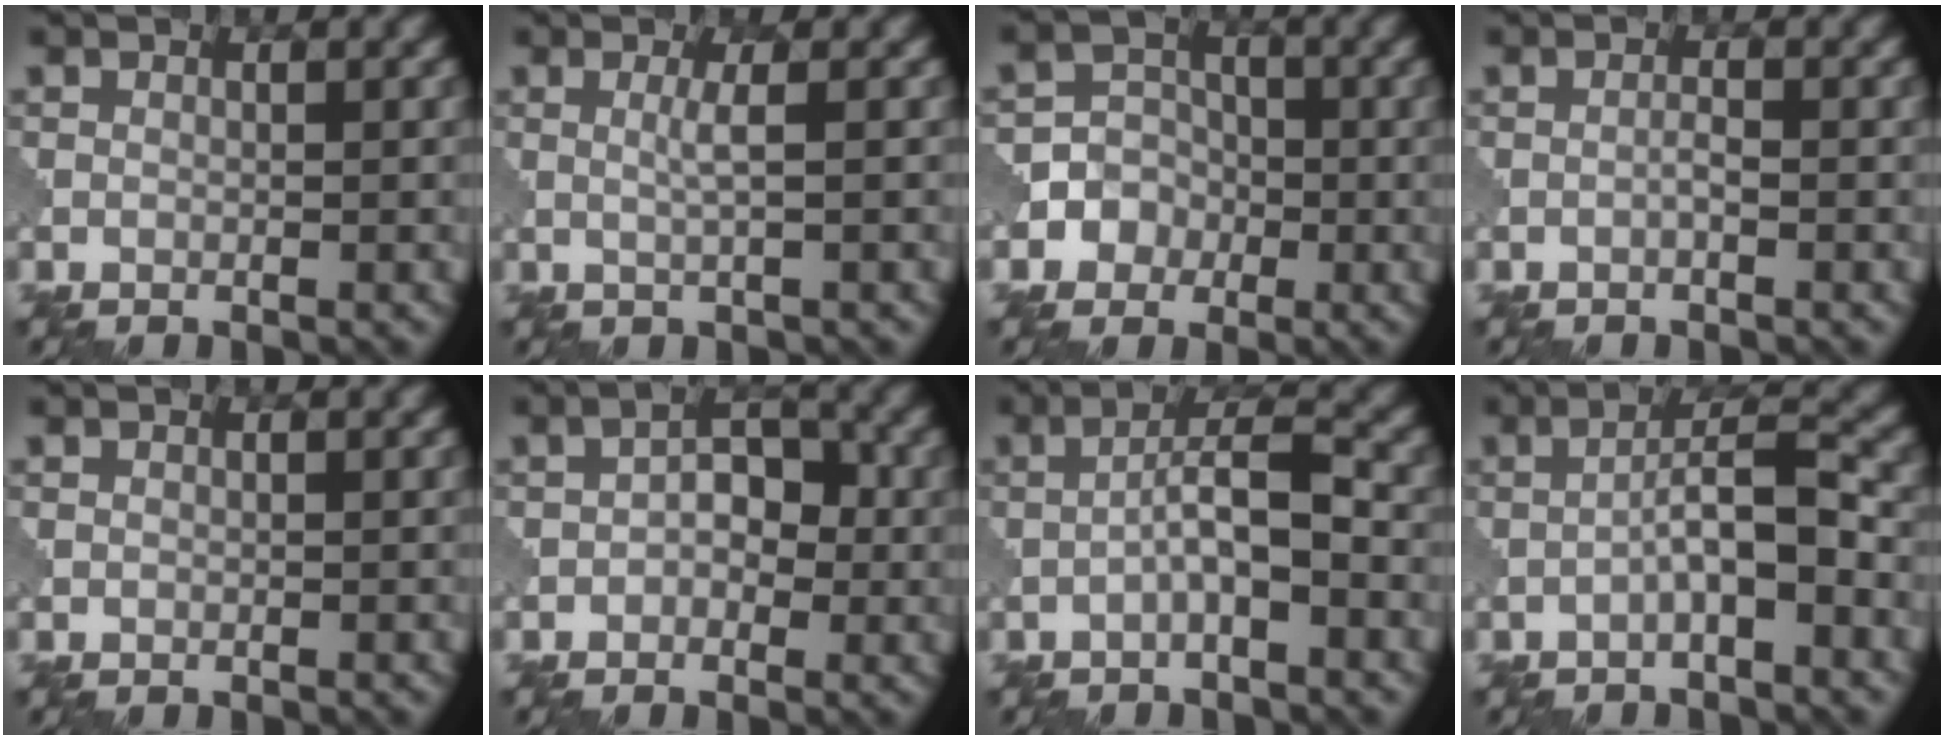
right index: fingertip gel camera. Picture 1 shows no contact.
{"total": 1.6, "force": [0.1, 0.2, 1.6], "torque": [-0.031, 0.003, -0.001]}
{"total": 4.2, "force": [-1.6, 3.8, 0.7], "torque": [0.011, 0.011, -0.047]}
{"total": 0.8, "force": [-0.4, 0.1, 0.7], "torque": [-0.014, 0.002, -0.008]}
{"total": 0.0}
{"total": 3.1, "force": [-0.4, 2.0, 2.4], "torque": [-0.034, 0.008, -0.014]}
{"total": 4.1, "force": [-1.1, 0.8, 3.8], "torque": [-0.066, 0.014, -0.027]}
{"total": 4.2, "force": [-1.4, 0.7, 3.9], "torque": [-0.067, 0.017, -0.031]}